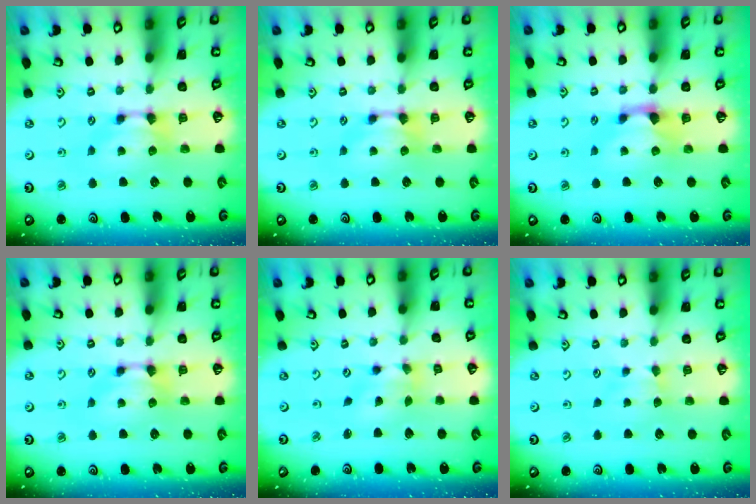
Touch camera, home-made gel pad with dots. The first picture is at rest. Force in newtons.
{"total": 0.0}
{"total": 1.3, "press": 0.4, "slide": 1.3}
{"total": 0.0}
{"total": 2.1, "press": 1.6, "slide": 1.3}
{"total": 1.1, "press": 1.0, "slide": 0.6}